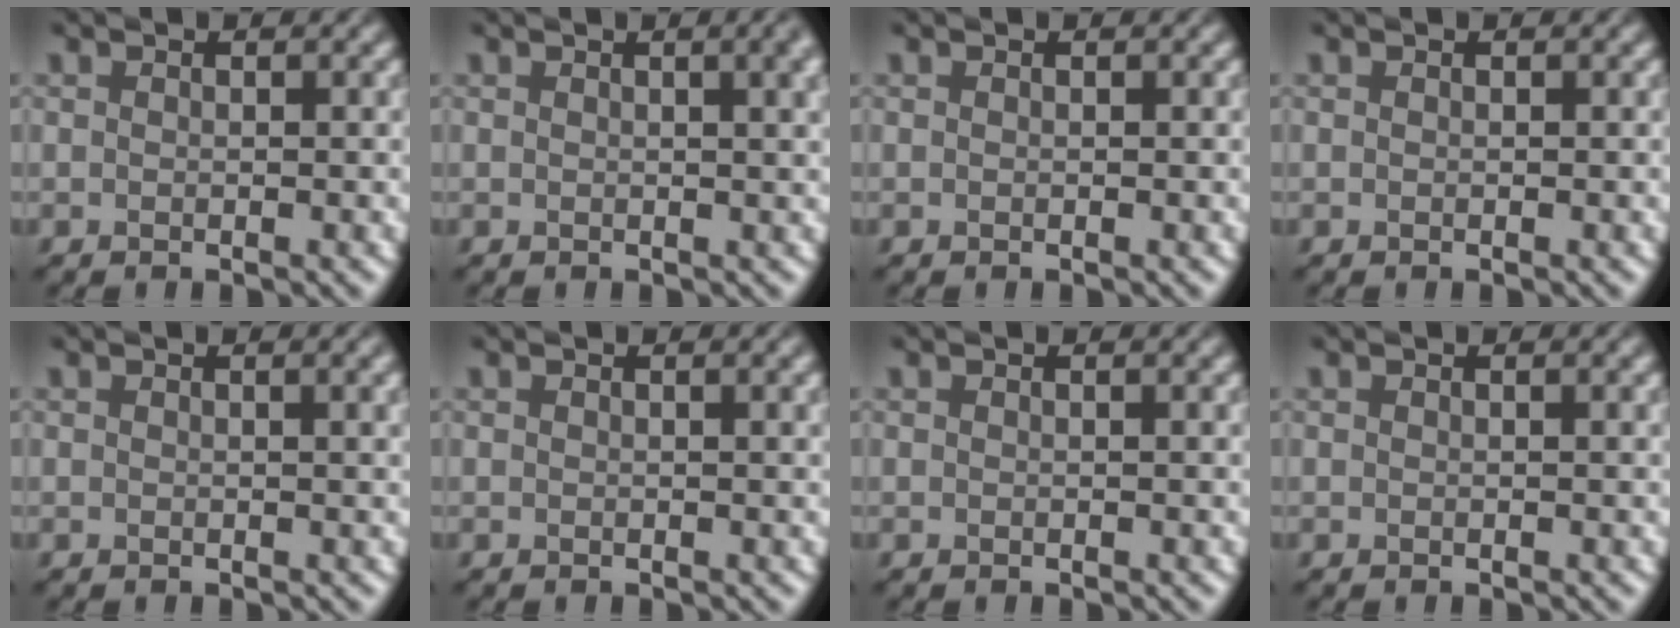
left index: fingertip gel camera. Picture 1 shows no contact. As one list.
[{"total": 4.2, "force": [1.5, 1.7, 3.5], "torque": [-0.023, 0.013, 0.011]}, {"total": 0.0}, {"total": 0.0}, {"total": 2.0, "force": [0.7, 0.6, 1.7], "torque": [-0.014, 0.006, 0.007]}, {"total": 1.3, "force": [0.5, 0.4, 1.2], "torque": [-0.011, 0.005, 0.004]}, {"total": 0.6, "force": [0.2, 0.2, 0.5], "torque": [-0.003, 0.004, 0.002]}, {"total": 0.9, "force": [0.3, 0.3, 0.8], "torque": [-0.006, 0.005, 0.003]}]